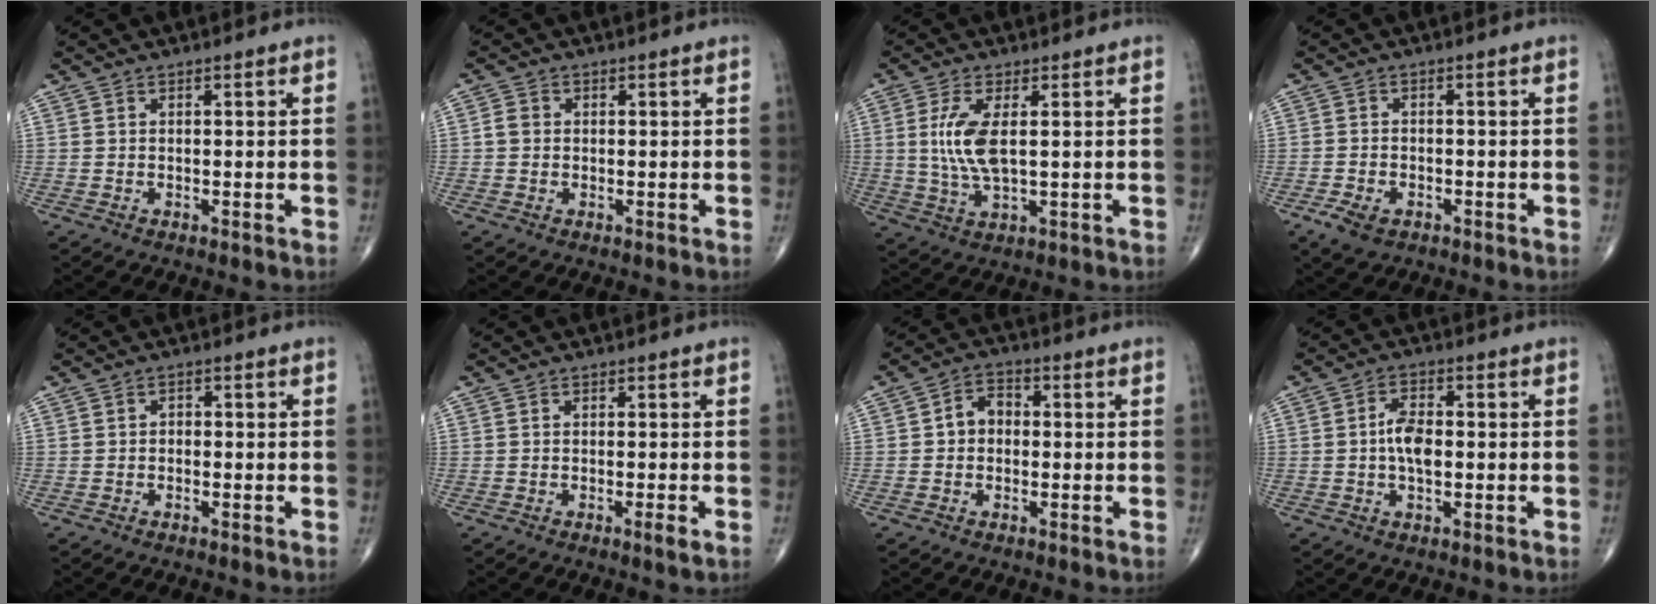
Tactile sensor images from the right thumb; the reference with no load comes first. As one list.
[{"total": 2.0, "force": [0.0, 1.7, 1.0], "torque": [-0.013, 0.005, -0.002]}, {"total": 7.7, "force": [1.2, 2.8, 7.1], "torque": [-0.163, -0.010, 0.028]}, {"total": 4.2, "force": [-2.3, 2.5, 2.5], "torque": [-0.050, 0.004, -0.038]}, {"total": 0.9, "force": [-0.4, 0.7, 0.4], "torque": [0.001, 0.003, -0.011]}, {"total": 1.7, "force": [-0.7, 0.0, 1.5], "torque": [-0.027, -0.005, -0.015]}, {"total": 4.7, "force": [-0.2, 3.7, 2.9], "torque": [-0.032, 0.021, -0.013]}, {"total": 5.5, "force": [-0.3, 2.9, 4.6], "torque": [-0.083, 0.009, -0.012]}]